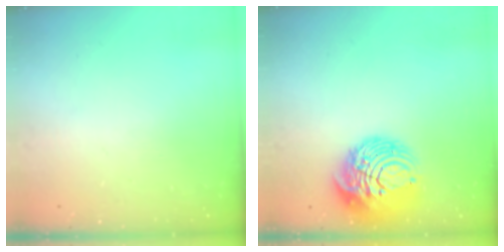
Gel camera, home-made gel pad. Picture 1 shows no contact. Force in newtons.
{"total": 14.3, "press": 14.2, "slide": 1.4}